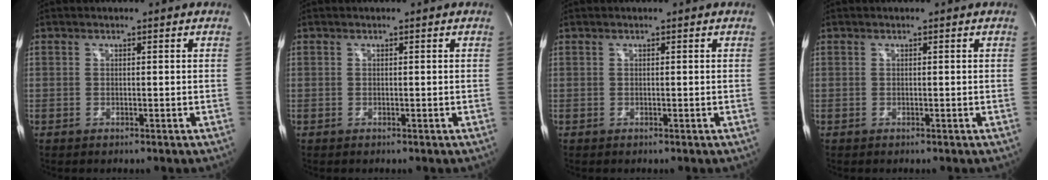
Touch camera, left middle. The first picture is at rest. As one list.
[{"total": 0.0}, {"total": 0.0}, {"total": 0.0}]